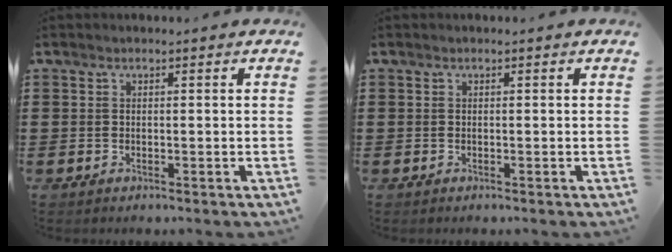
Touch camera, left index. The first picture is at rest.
{"total": 0.0}